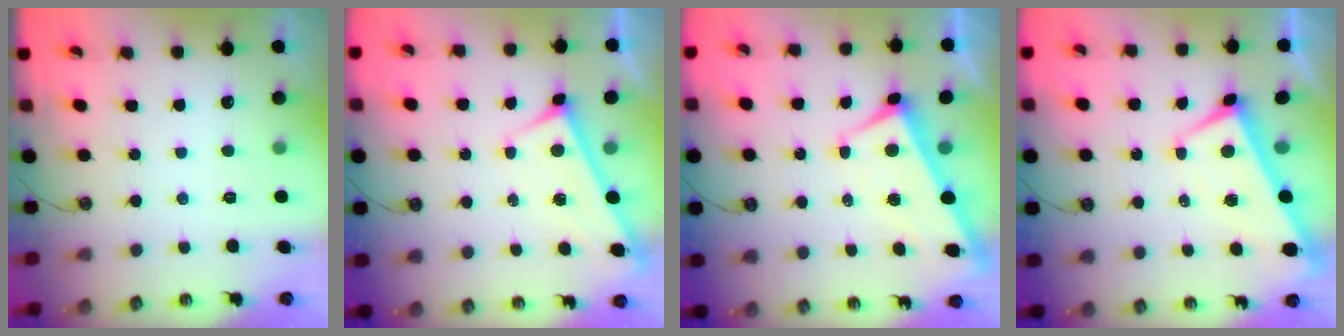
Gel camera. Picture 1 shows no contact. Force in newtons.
{"total": 3.3, "press": 3.3, "slide": 0.3}
{"total": 2.7, "press": 2.5, "slide": 0.9}
{"total": 2.6, "press": 2.5, "slide": 0.6}